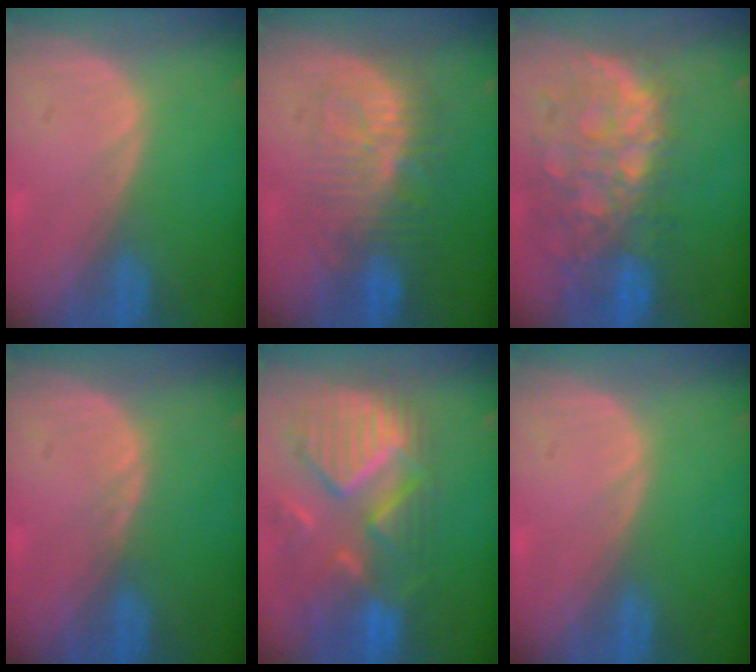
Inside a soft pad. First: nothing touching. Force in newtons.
{"total": 9.4, "press": 8.8, "slide": 3.3}
{"total": 12.3, "press": 10.2, "slide": 7.0}
{"total": 0.7, "press": 0.7, "slide": 0.2}
{"total": 12.1, "press": 10.5, "slide": 6.1}
{"total": 0.0}